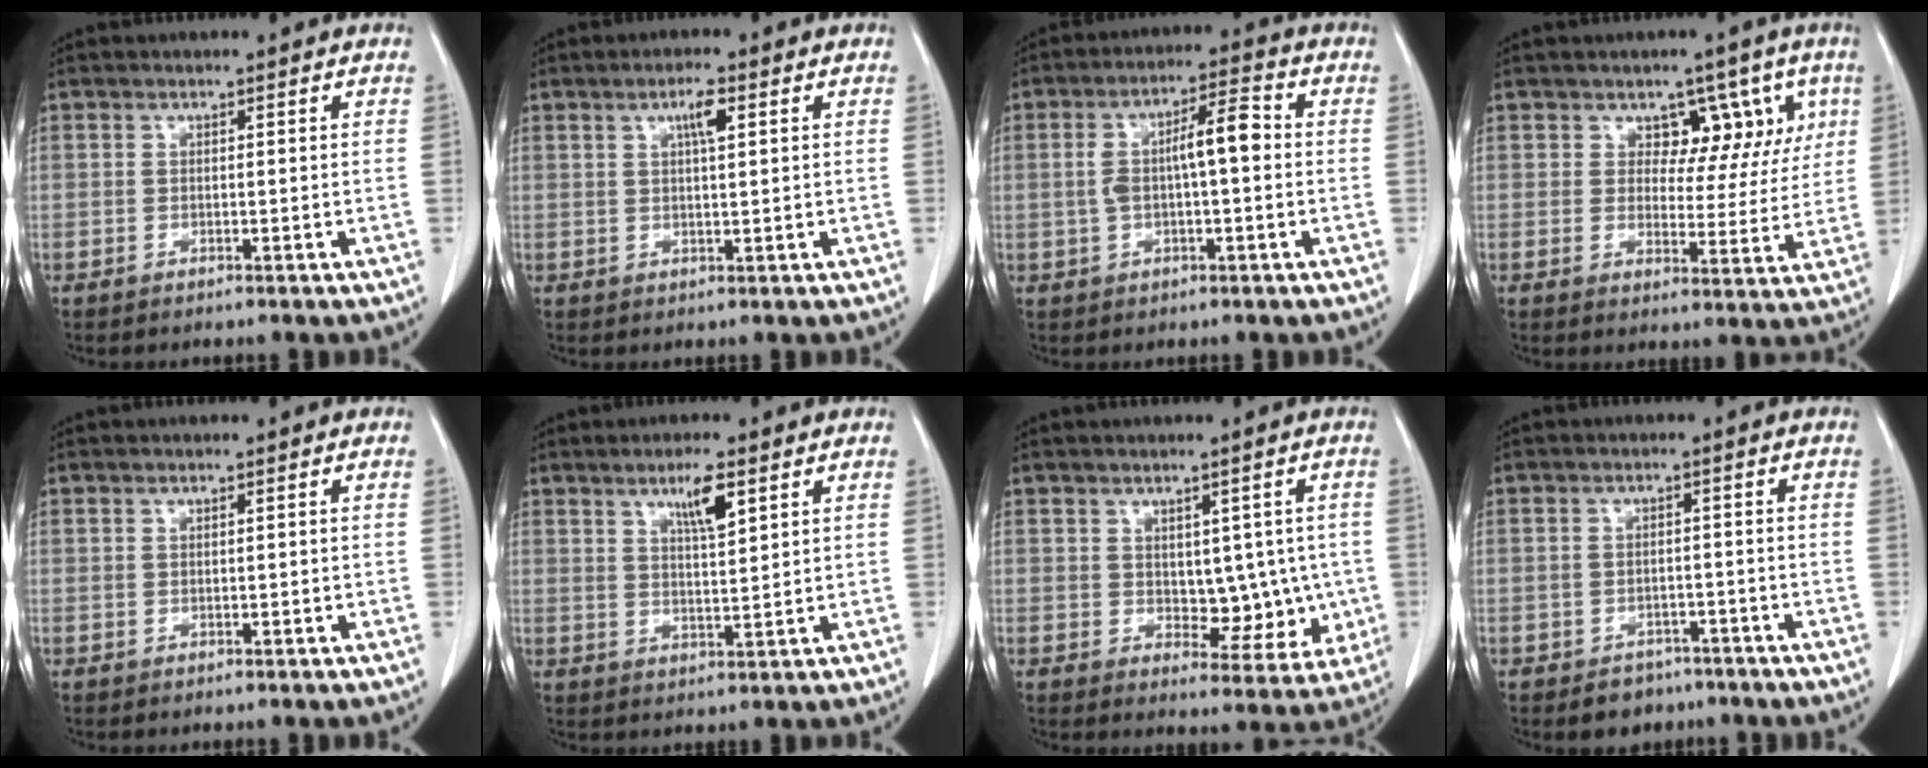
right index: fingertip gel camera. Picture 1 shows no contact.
{"total": 3.4, "force": [1.4, 0.6, 3.0], "torque": [-0.054, 0.002, 0.022]}
{"total": 7.6, "force": [0.2, 2.0, 7.4], "torque": [-0.141, 0.028, 0.003]}
{"total": 7.3, "force": [3.8, 5.0, 3.7], "torque": [-0.021, 0.009, 0.049]}
{"total": 0.0}
{"total": 5.3, "force": [2.9, 0.8, 4.4], "torque": [-0.077, -0.002, 0.050]}
{"total": 7.7, "force": [0.2, 4.7, 6.1], "torque": [-0.056, 0.005, 0.018]}
{"total": 3.8, "force": [-2.6, 2.7, 0.6], "torque": [-0.006, 0.011, -0.032]}